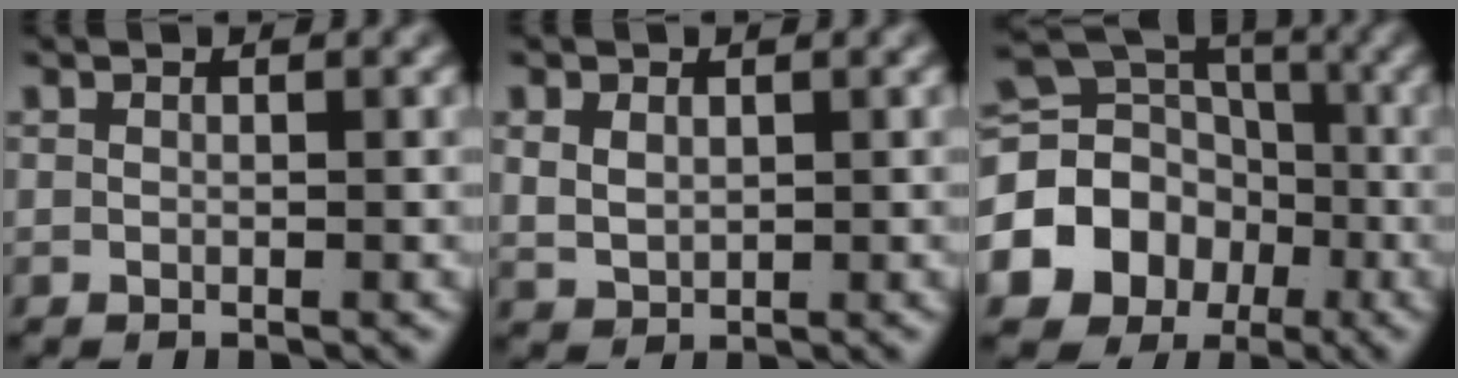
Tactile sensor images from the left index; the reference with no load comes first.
{"total": 2.3, "force": [0.8, 1.8, 1.3], "torque": [-0.037, -0.011, 0.029]}
{"total": 16.5, "force": [-2.9, 14.5, 7.4], "torque": [-0.152, -0.056, -0.045]}